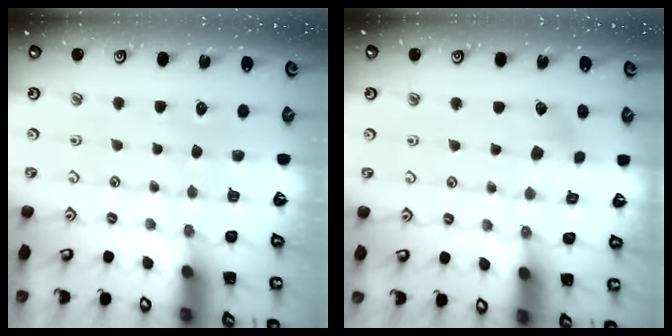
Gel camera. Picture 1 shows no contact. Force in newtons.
{"total": 3.4, "press": 3.4, "slide": 0.6}